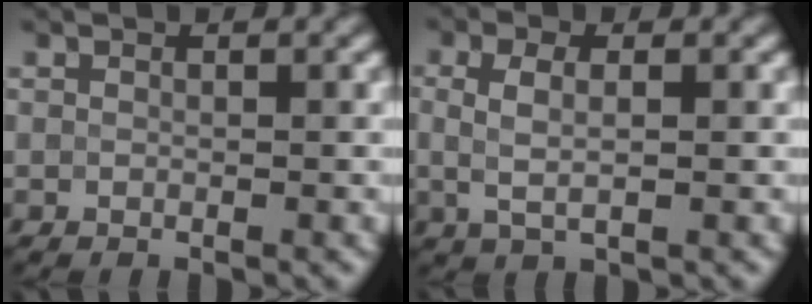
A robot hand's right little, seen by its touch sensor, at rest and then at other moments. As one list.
[{"total": 3.0, "force": [0.5, 1.2, 2.7], "torque": [-0.053, 0.001, 0.016]}]